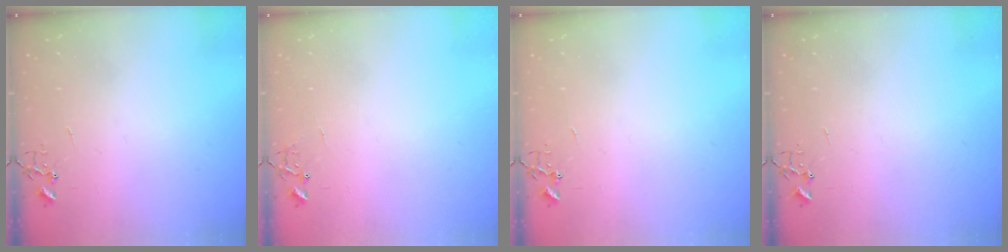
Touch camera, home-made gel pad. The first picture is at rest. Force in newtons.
{"total": 5.8, "press": 5.8, "slide": 0.5}
{"total": 0.0}
{"total": 0.0}